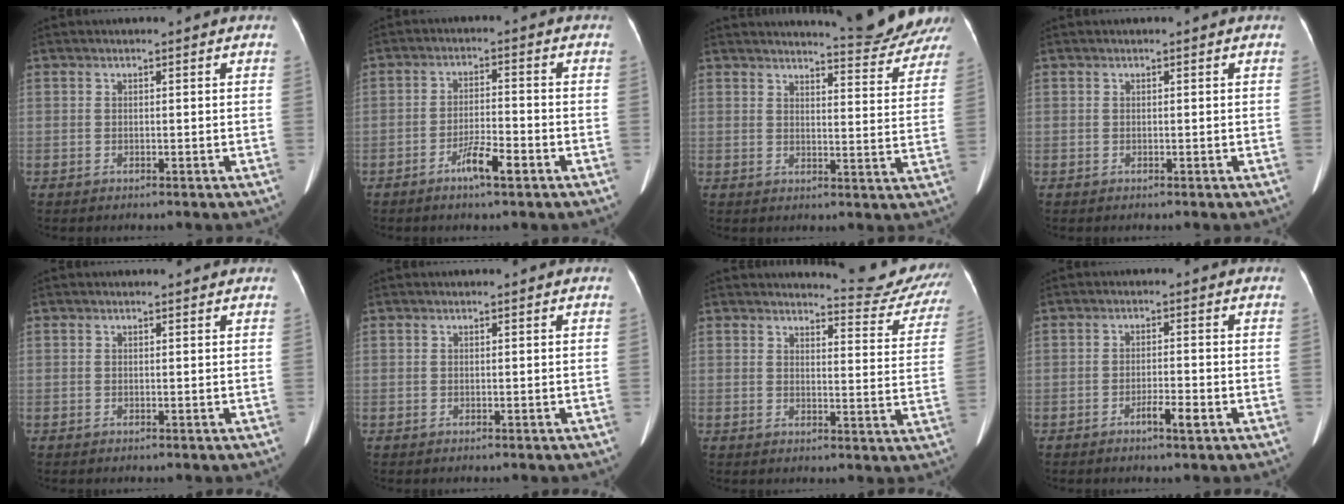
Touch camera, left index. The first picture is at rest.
{"total": 4.7, "force": [-2.9, 0.5, 3.7], "torque": [-0.070, -0.002, -0.052]}
{"total": 10.7, "force": [10.5, 0.2, 2.2], "torque": [-0.024, -0.038, 0.114]}
{"total": 0.0}
{"total": 0.9, "force": [0.9, 0.2, 0.2], "torque": [-0.014, 0.003, 0.006]}
{"total": 0.0}
{"total": 11.2, "force": [11.2, 0.7, 0.6], "torque": [0.008, -0.072, 0.108]}
{"total": 2.9, "force": [-1.6, 0.8, 2.3], "torque": [-0.037, 0.001, -0.026]}